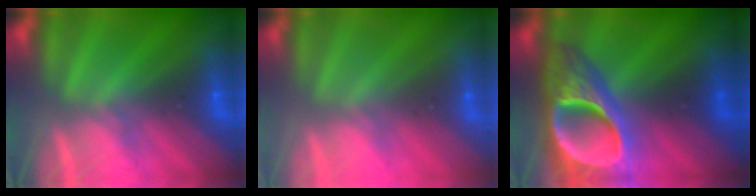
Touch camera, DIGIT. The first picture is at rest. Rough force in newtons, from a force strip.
{"total": 2.5}
{"total": 7.0}